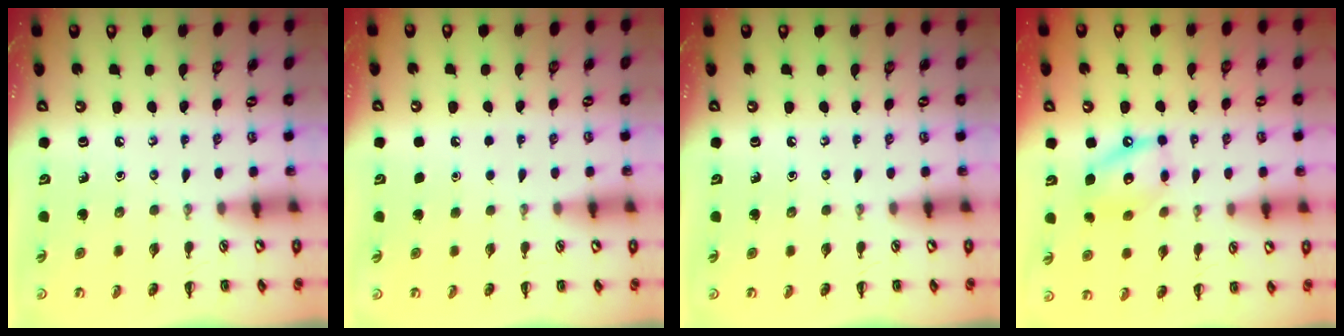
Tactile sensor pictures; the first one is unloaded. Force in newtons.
{"total": 1.8, "press": 1.8, "slide": 0.1}
{"total": 0.0}
{"total": 11.9, "press": 11.7, "slide": 2.3}